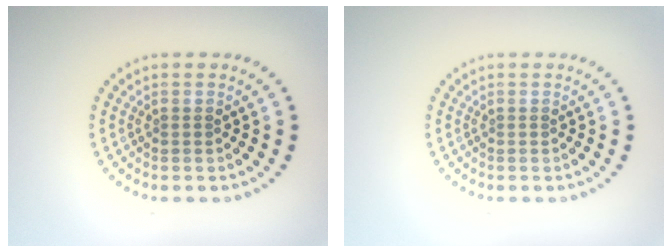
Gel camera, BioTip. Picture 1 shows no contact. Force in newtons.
{"total": 0.0}